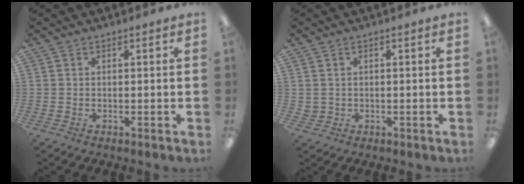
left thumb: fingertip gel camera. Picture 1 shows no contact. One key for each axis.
{"total": 1.4, "fx": 0.5, "fy": 1.3, "fz": 0.1, "tx": -0.005, "ty": 0.000, "tz": 0.008}